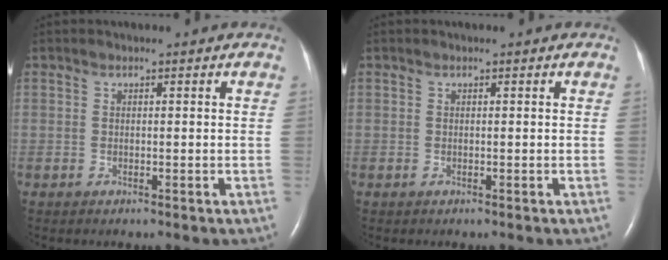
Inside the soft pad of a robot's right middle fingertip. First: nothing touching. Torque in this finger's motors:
{"motor_torque": [-0.01, 0.01, -0.02, 0.00]}